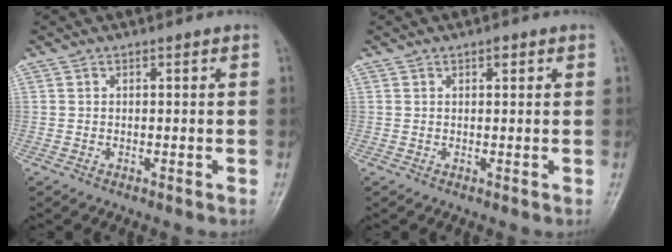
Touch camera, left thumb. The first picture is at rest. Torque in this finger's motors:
{"motor_torque": [0.23, 0.11, 0.08, -0.20, 0.00]}